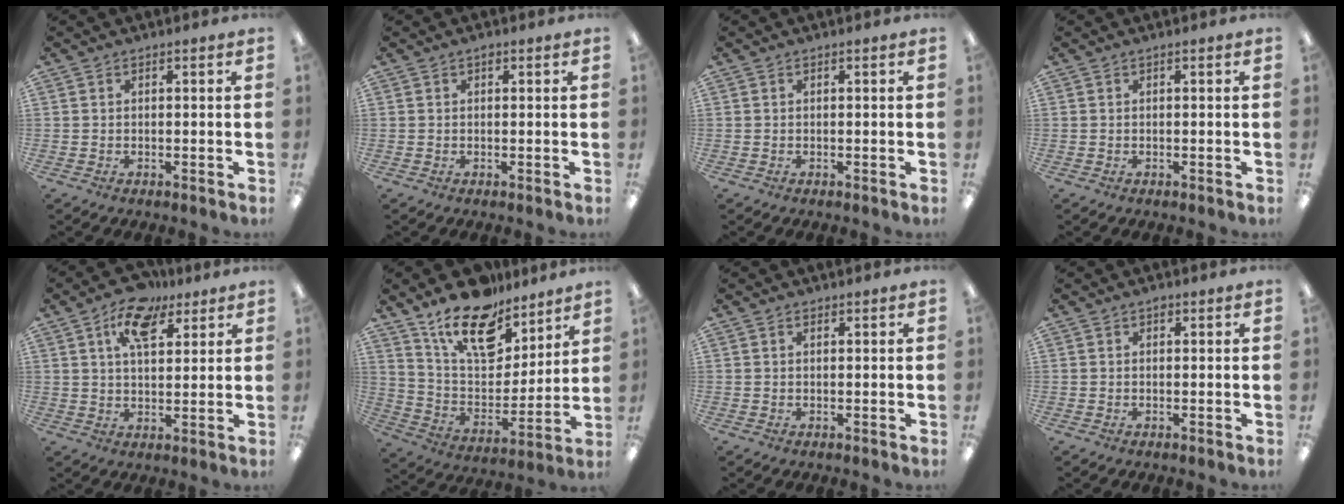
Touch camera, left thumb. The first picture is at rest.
{"total": 0.8, "force": [0.5, 0.5, 0.4], "torque": [-0.009, 0.003, 0.008]}
{"total": 0.0}
{"total": 0.0}
{"total": 10.9, "force": [6.2, 5.5, 7.1], "torque": [-0.120, -0.016, 0.110]}
{"total": 18.5, "force": [13.8, 8.5, 8.9], "torque": [-0.162, -0.087, 0.245]}
{"total": 0.7, "force": [0.5, 0.4, 0.4], "torque": [-0.008, 0.001, 0.009]}
{"total": 0.9, "force": [0.5, 0.6, 0.5], "torque": [-0.002, 0.000, 0.007]}